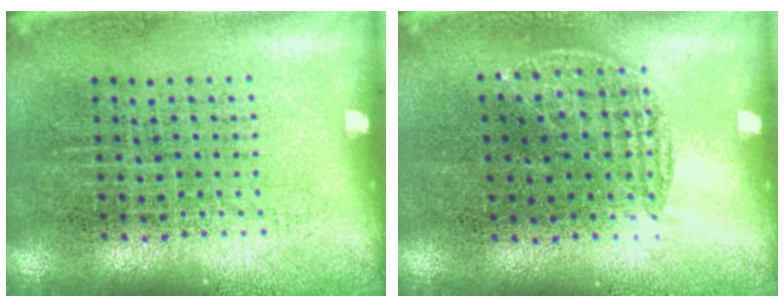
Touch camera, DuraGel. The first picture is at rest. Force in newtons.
{"total": 0.7, "press": 0.6, "slide": 0.4}